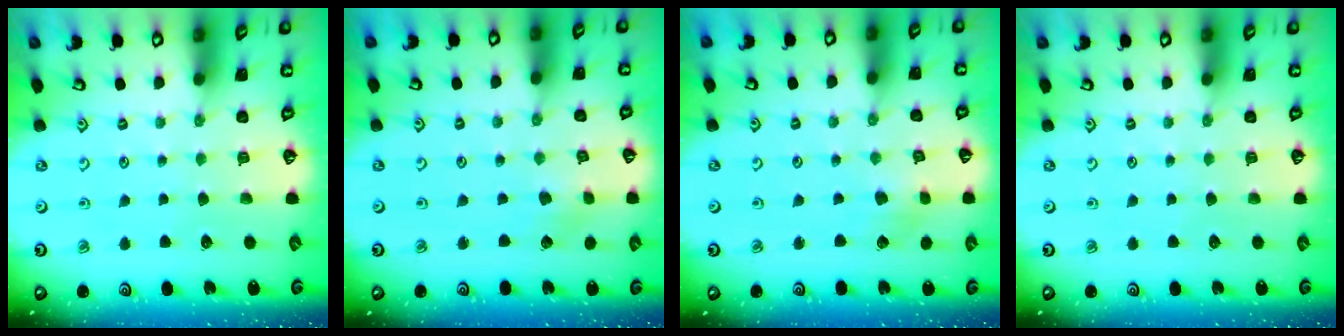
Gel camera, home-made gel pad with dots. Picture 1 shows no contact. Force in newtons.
{"total": 1.4, "press": 1.4, "slide": 0.1}
{"total": 2.7, "press": 2.7, "slide": 0.4}
{"total": 0.0}